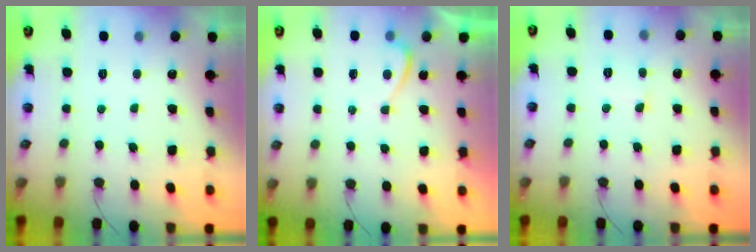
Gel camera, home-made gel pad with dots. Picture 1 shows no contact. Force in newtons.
{"total": 0.0}
{"total": 2.5, "press": 2.5, "slide": 0.2}